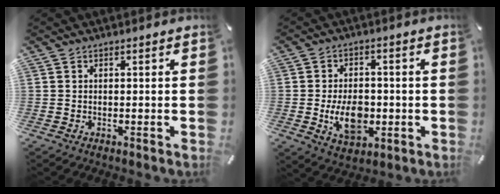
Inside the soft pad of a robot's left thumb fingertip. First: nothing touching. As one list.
[{"total": 9.6, "force": [-1.8, 6.4, 6.9], "torque": [-0.125, -0.005, -0.031]}]